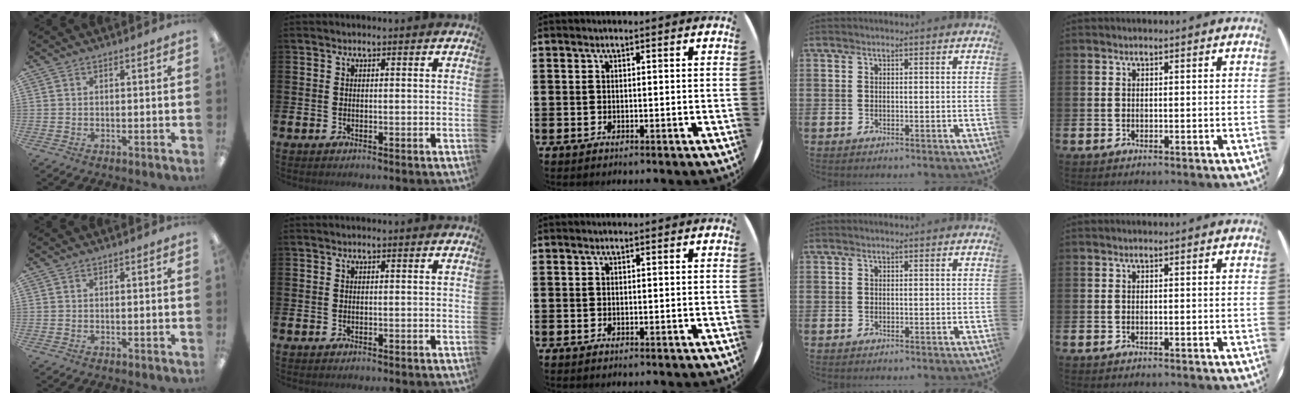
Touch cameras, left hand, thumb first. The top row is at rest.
{}